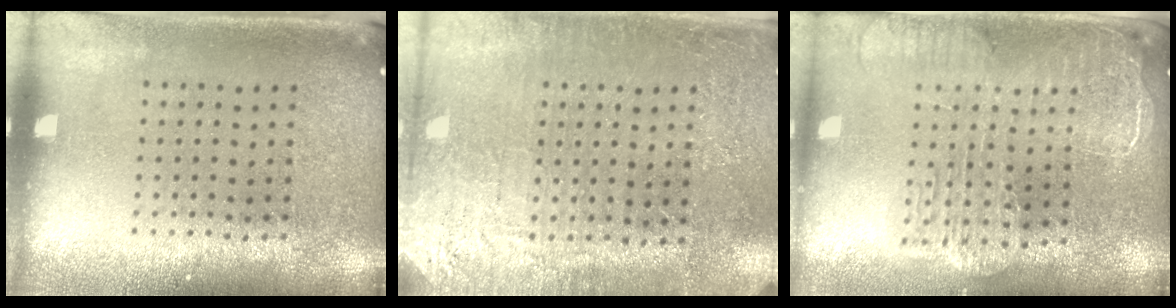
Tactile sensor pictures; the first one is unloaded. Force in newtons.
{"total": 2.8, "press": 2.8, "slide": 0.4}
{"total": 2.4, "press": 2.1, "slide": 1.1}